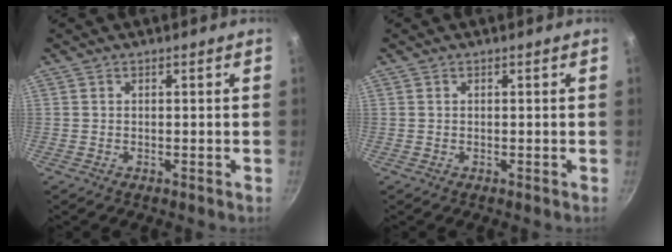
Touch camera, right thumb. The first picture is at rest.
{"total": 0.0}